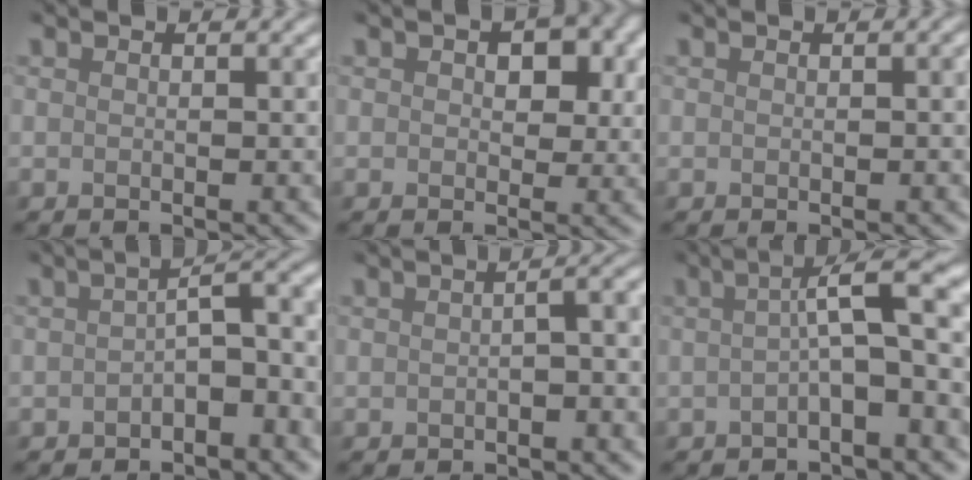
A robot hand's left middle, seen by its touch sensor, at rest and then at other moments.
{"total": 4.8, "force": [1.3, 3.4, 3.0], "torque": [-0.014, 0.016, 0.003]}
{"total": 1.0, "force": [-0.3, 0.4, 0.8], "torque": [-0.006, 0.006, -0.006]}
{"total": 4.5, "force": [-2.0, 1.8, 3.7], "torque": [-0.045, 0.013, -0.037]}
{"total": 3.7, "force": [-1.4, 1.3, 3.1], "torque": [-0.026, 0.006, -0.020]}
{"total": 6.2, "force": [-0.6, 1.1, 6.1], "torque": [-0.081, 0.028, -0.022]}